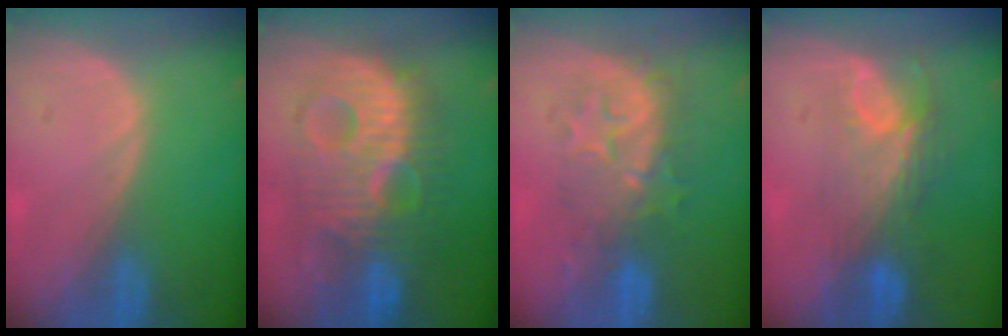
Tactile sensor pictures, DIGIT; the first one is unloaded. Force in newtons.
{"total": 11.9, "press": 11.9, "slide": 0.7}
{"total": 8.3, "press": 7.9, "slide": 2.5}
{"total": 7.8, "press": 6.9, "slide": 3.8}